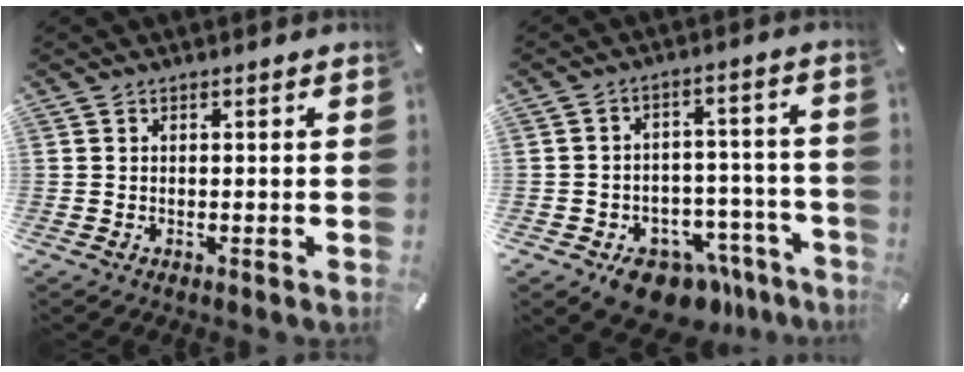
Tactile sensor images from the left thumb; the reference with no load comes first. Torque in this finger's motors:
{"motor_torque": [0.08, 2.31, 0.45, 0.37, 0.05]}